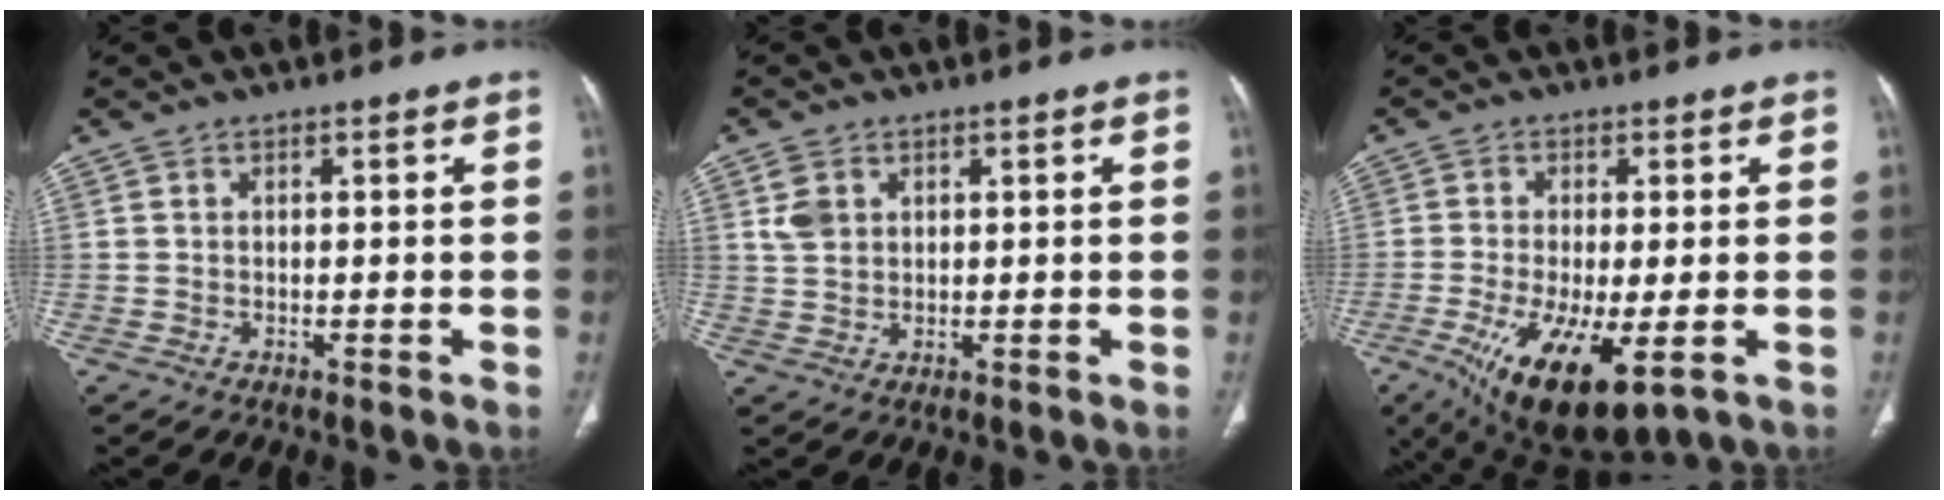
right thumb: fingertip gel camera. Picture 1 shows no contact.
{"total": 3.8, "force": [1.6, 2.8, 2.1], "torque": [-0.038, -0.001, 0.039]}
{"total": 13.8, "force": [-5.1, 4.4, 12.1], "torque": [-0.226, -0.021, -0.069]}